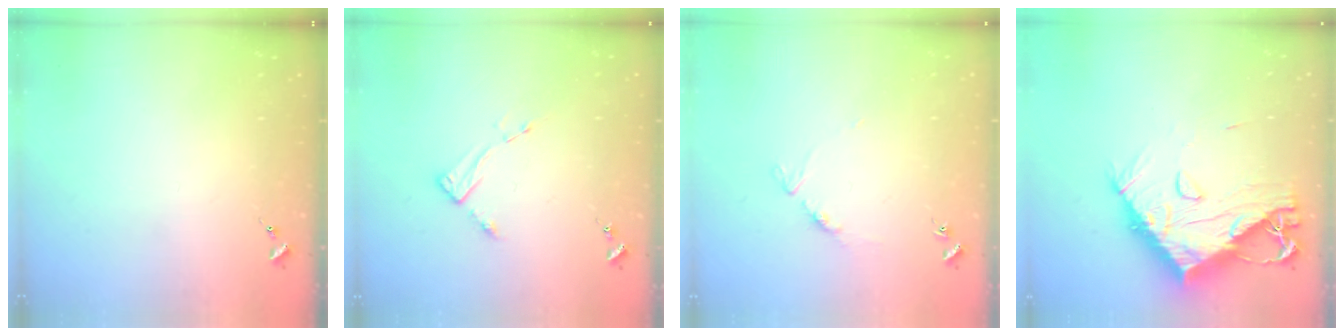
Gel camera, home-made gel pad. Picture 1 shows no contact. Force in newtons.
{"total": 3.6, "press": 3.5, "slide": 0.4}
{"total": 5.5, "press": 5.5, "slide": 0.4}
{"total": 18.4, "press": 18.3, "slide": 1.6}